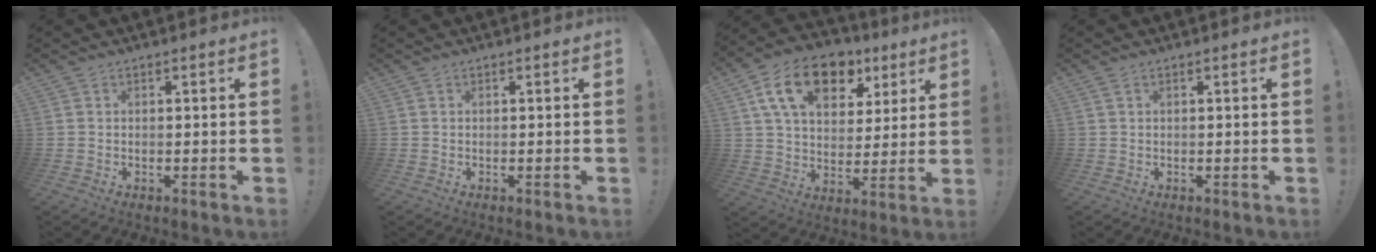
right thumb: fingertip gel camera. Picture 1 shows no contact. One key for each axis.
{"total": 0.0}
{"total": 18.5, "fx": 9.4, "fy": 11.2, "fz": 11.3, "tx": -0.187, "ty": -0.035, "tz": 0.169}
{"total": 0.8, "fx": 0.5, "fy": 0.2, "fz": 0.7, "tx": -0.011, "ty": -0.001, "tz": 0.007}